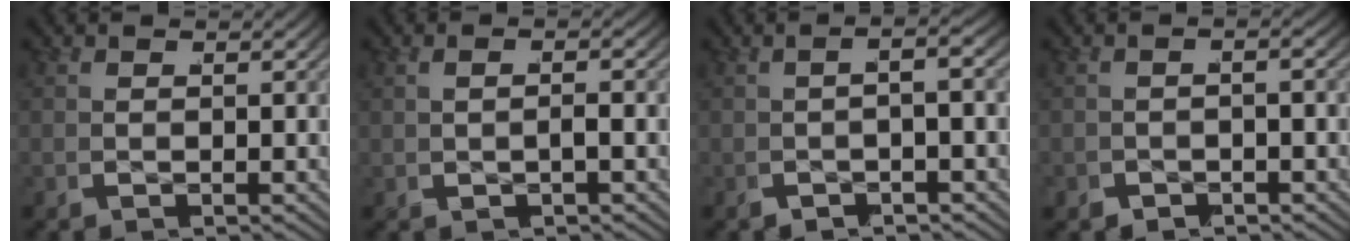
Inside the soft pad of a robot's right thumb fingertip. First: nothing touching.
{"total": 0.8, "force": [-0.2, 0.1, 0.7], "torque": [-0.024, 0.000, -0.003]}
{"total": 1.1, "force": [-0.6, -0.7, 0.6], "torque": [-0.024, 0.013, -0.013]}
{"total": 1.5, "force": [-1.5, 0.3, 0.0], "torque": [-0.015, -0.006, -0.025]}